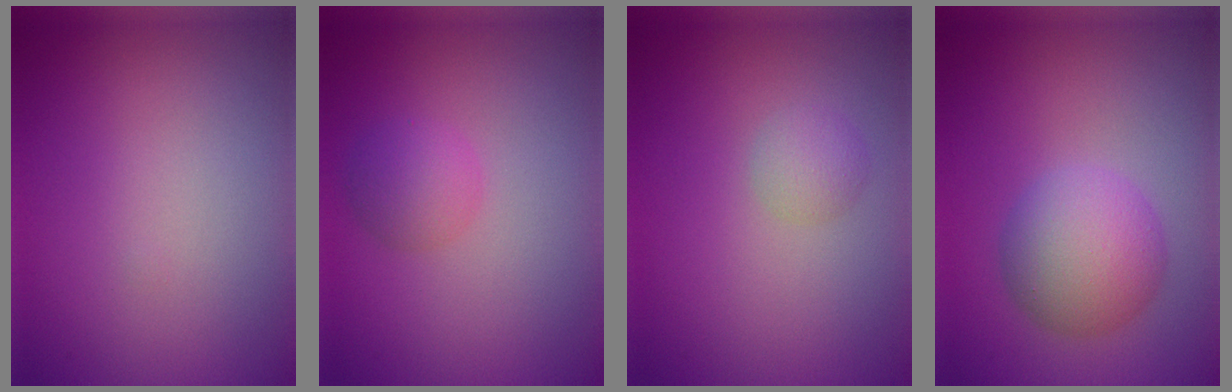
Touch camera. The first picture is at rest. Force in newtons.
{"total": 2.1, "press": 2.1, "slide": 0.1}
{"total": 1.5, "press": 1.5, "slide": 0.1}
{"total": 5.1, "press": 5.1, "slide": 0.3}